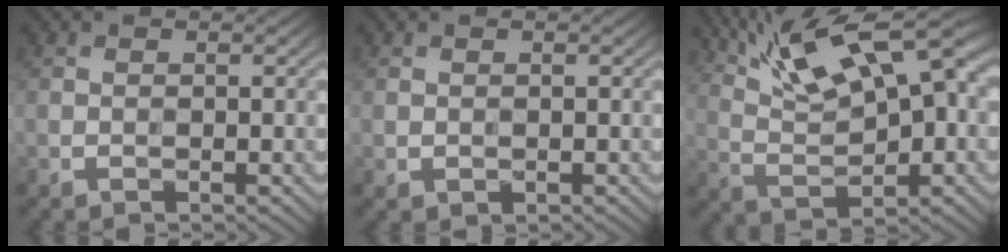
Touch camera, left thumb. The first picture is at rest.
{"total": 0.5, "force": [0.2, 0.4, 0.3], "torque": [-0.008, -0.002, 0.010]}
{"total": 13.9, "force": [7.2, 4.3, 11.0], "torque": [-0.202, 0.021, 0.123]}